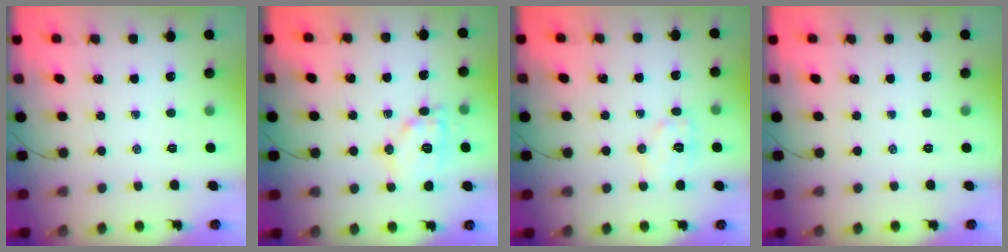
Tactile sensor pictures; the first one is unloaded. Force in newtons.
{"total": 11.7, "press": 11.7, "slide": 0.6}
{"total": 7.5, "press": 7.5, "slide": 0.6}
{"total": 0.0}